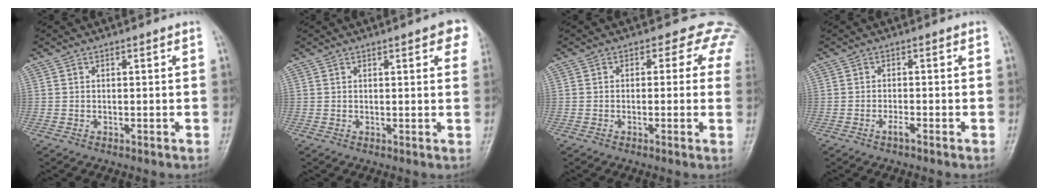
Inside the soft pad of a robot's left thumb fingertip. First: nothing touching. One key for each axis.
{"total": 5.6, "fx": 2.9, "fy": 1.6, "fz": 4.5, "tx": -0.033, "ty": -0.001, "tz": 0.028}
{"total": 5.3, "fx": 2.6, "fy": 3.9, "fz": 2.4, "tx": 0.006, "ty": -0.003, "tz": 0.001}
{"total": 1.4, "fx": -1.1, "fy": 0.1, "fz": 0.8, "tx": -0.016, "ty": 0.001, "tz": -0.021}